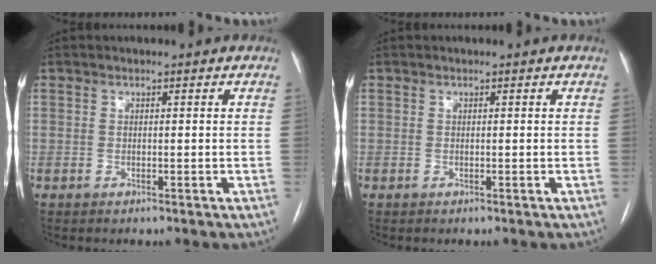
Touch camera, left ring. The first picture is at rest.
{"total": 0.0}